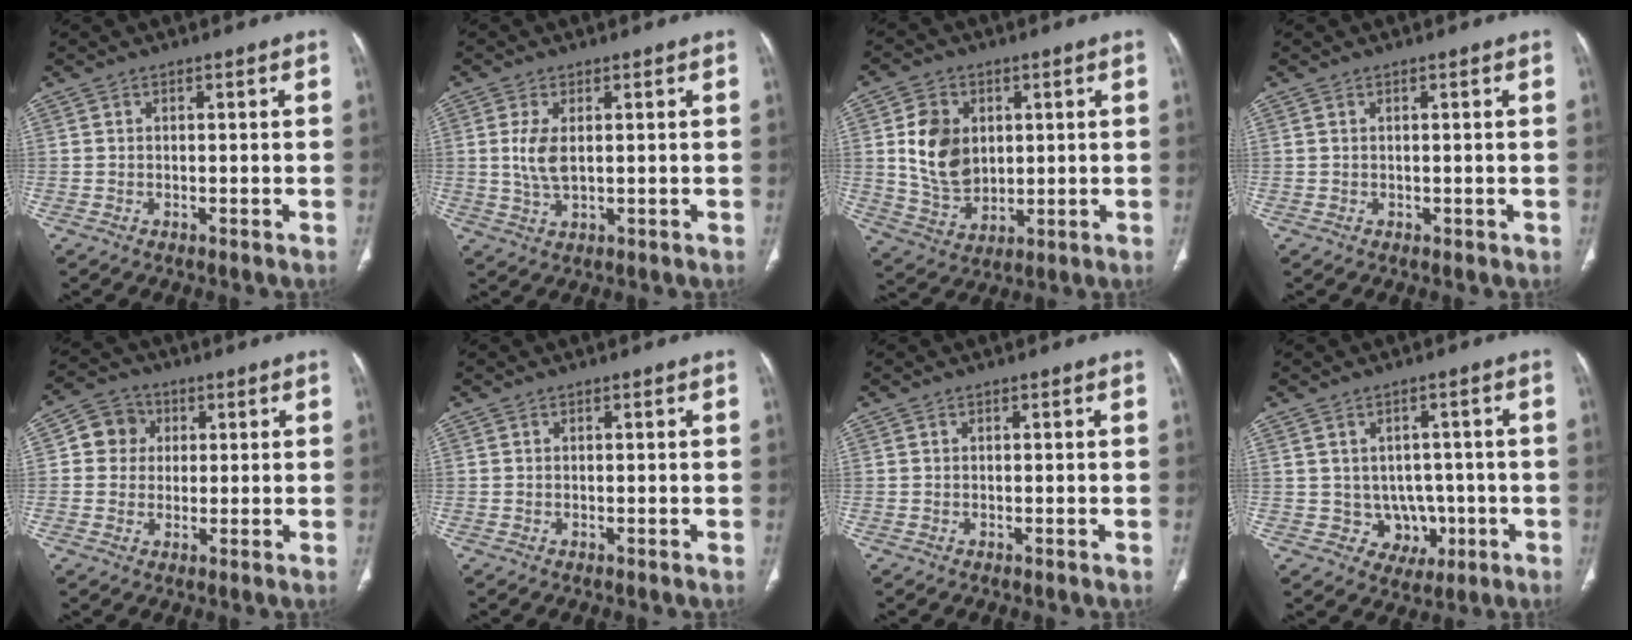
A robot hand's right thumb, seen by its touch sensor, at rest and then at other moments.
{"total": 5.0, "force": [0.8, 2.3, 4.3], "torque": [-0.096, -0.008, 0.022]}
{"total": 11.5, "force": [2.2, 8.6, 7.3], "torque": [-0.108, -0.016, 0.054]}
{"total": 0.6, "force": [0.3, 0.4, 0.2], "torque": [-0.001, -0.002, 0.008]}
{"total": 6.5, "force": [1.3, 6.1, 2.0], "torque": [-0.006, 0.007, 0.016]}
{"total": 0.0}
{"total": 0.0}
{"total": 6.5, "force": [-0.8, 5.8, 2.7], "torque": [0.001, 0.010, 0.004]}